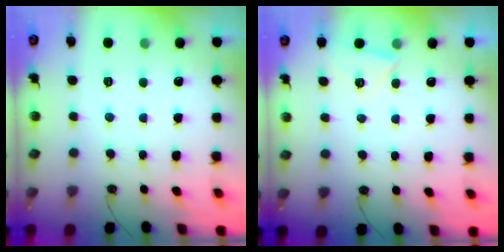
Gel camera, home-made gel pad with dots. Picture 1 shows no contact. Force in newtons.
{"total": 4.0, "press": 3.9, "slide": 0.5}